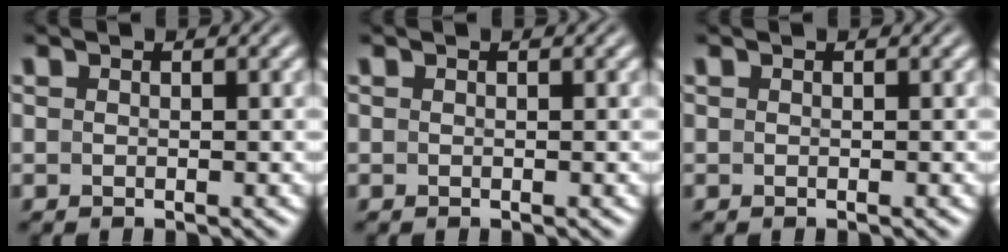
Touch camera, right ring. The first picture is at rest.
{"total": 0.0}
{"total": 0.0}